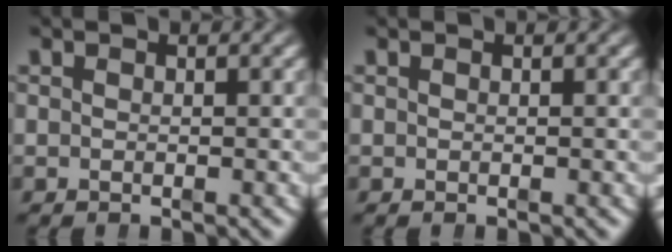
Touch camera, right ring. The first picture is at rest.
{"total": 0.0}